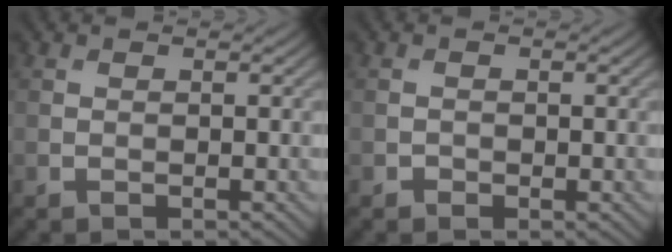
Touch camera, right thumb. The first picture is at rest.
{"total": 0.6, "force": [-0.4, 0.4, 0.0], "torque": [0.003, -0.004, -0.008]}